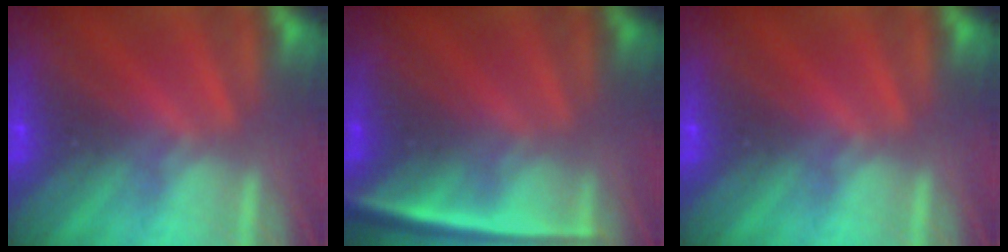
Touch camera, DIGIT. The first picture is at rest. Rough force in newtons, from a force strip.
{"total": 2.5}
{"total": 0.0}